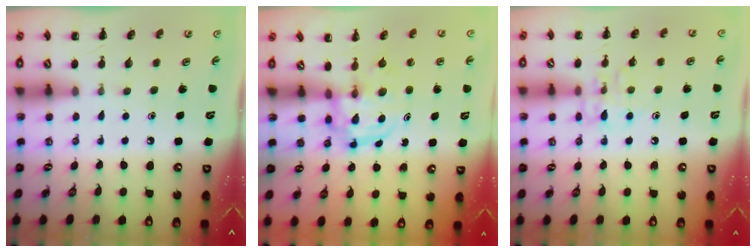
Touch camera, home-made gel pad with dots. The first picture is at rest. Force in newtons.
{"total": 3.1, "press": 3.1, "slide": 0.4}
{"total": 9.4, "press": 9.4, "slide": 0.8}